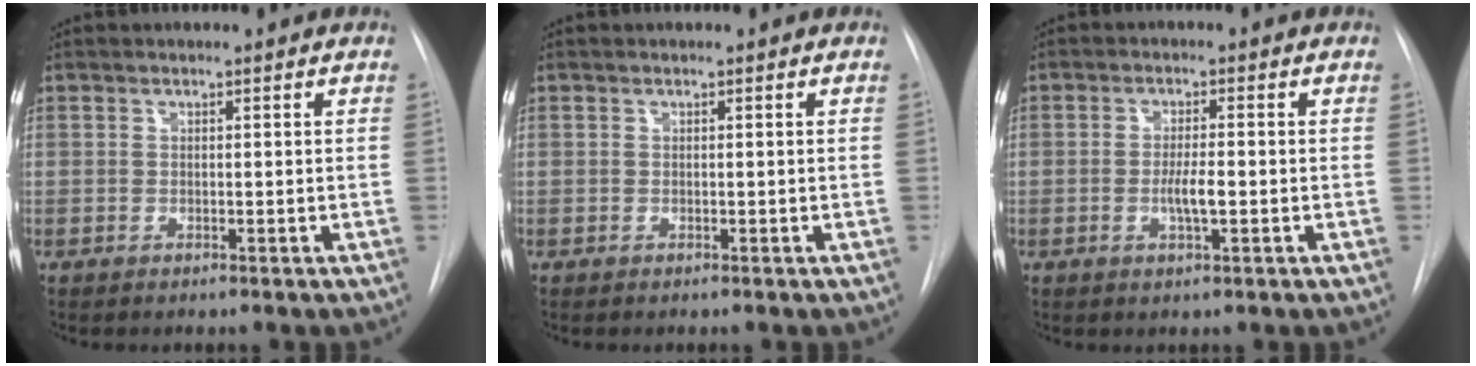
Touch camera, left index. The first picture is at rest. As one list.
[{"total": 0.0}, {"total": 3.4, "force": [-1.0, 0.4, 3.2], "torque": [-0.062, -0.004, -0.016]}]